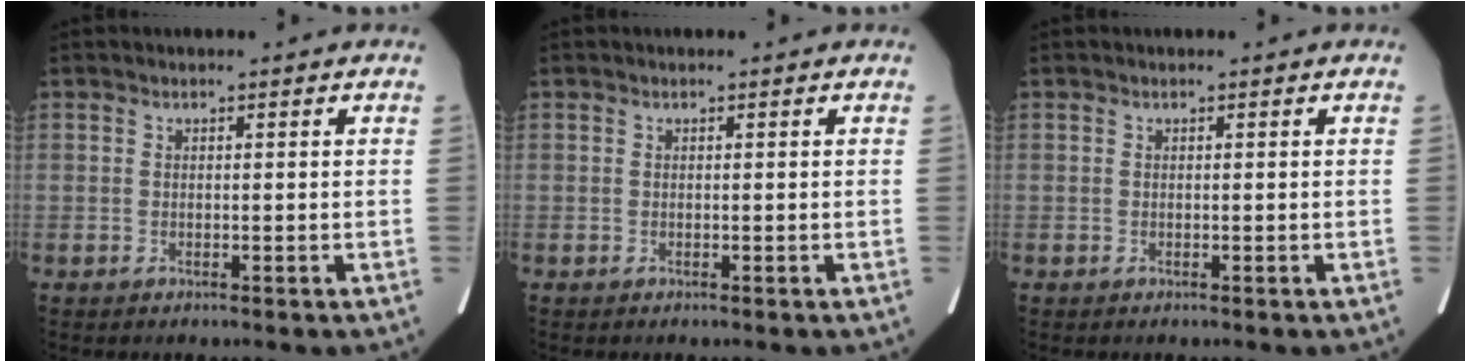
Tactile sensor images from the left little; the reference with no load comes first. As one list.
[{"total": 0.0}, {"total": 0.0}]